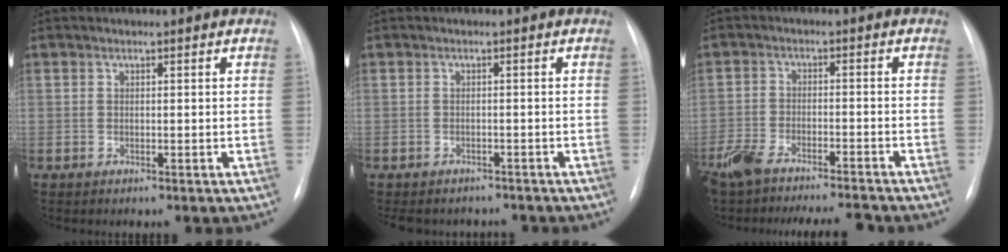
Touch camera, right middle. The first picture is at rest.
{"total": 8.4, "force": [-7.4, 3.4, 1.8], "torque": [-0.030, 0.004, -0.089]}
{"total": 13.3, "force": [-11.7, 2.0, 6.0], "torque": [-0.109, -0.004, -0.180]}